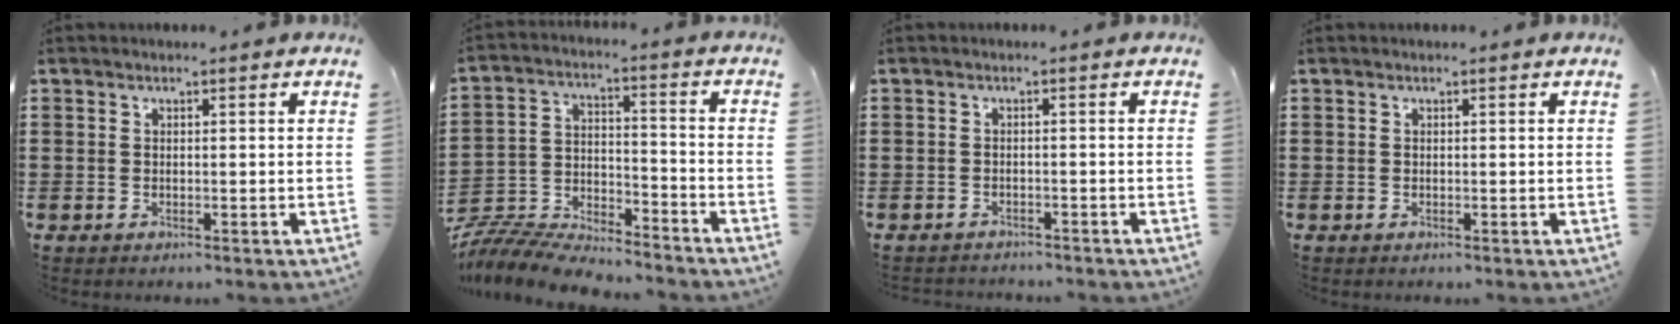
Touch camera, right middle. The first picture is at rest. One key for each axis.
{"total": 8.8, "fx": -8.6, "fy": 1.1, "fz": 1.3, "tx": -0.037, "ty": 0.008, "tz": -0.178}
{"total": 1.4, "fx": -1.4, "fy": 0.3, "fz": -0.2, "tx": -0.002, "ty": 0.003, "tz": -0.032}
{"total": 0.0}